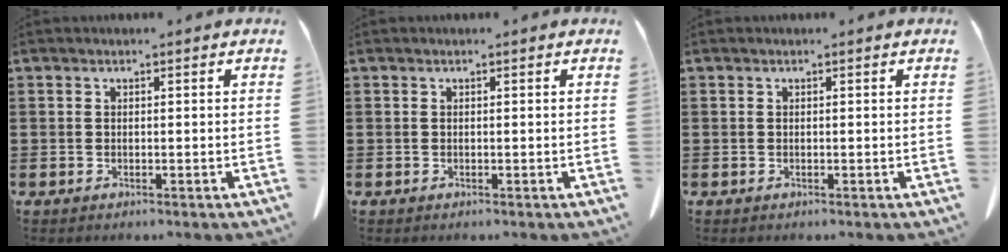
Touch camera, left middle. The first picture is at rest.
{"total": 0.0}
{"total": 0.0}